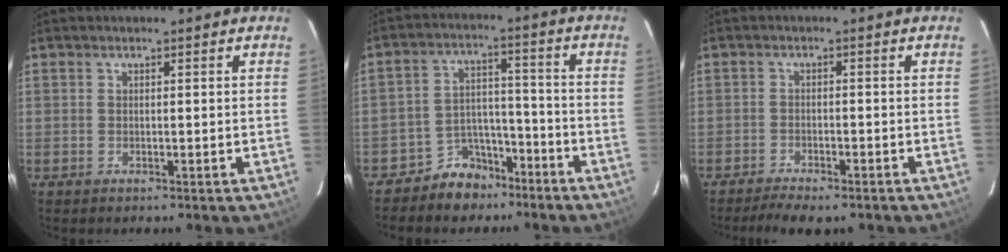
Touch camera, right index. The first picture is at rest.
{"total": 7.8, "force": [-6.1, 4.8, 1.0], "torque": [-0.016, 0.038, -0.095]}
{"total": 6.2, "force": [-5.2, 1.7, 3.1], "torque": [-0.076, -0.011, -0.082]}